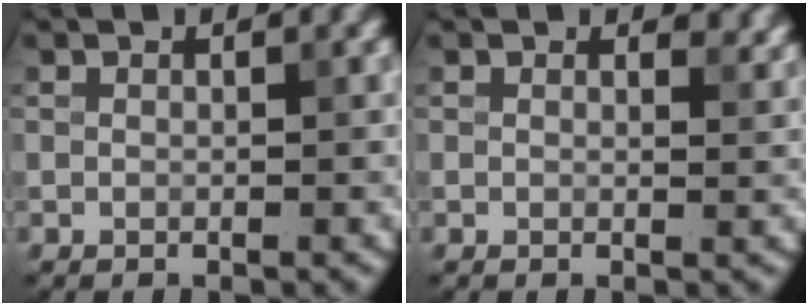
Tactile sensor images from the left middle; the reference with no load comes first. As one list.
[{"total": 1.3, "force": [1.0, 0.6, 0.6], "torque": [-0.006, -0.005, 0.014]}]